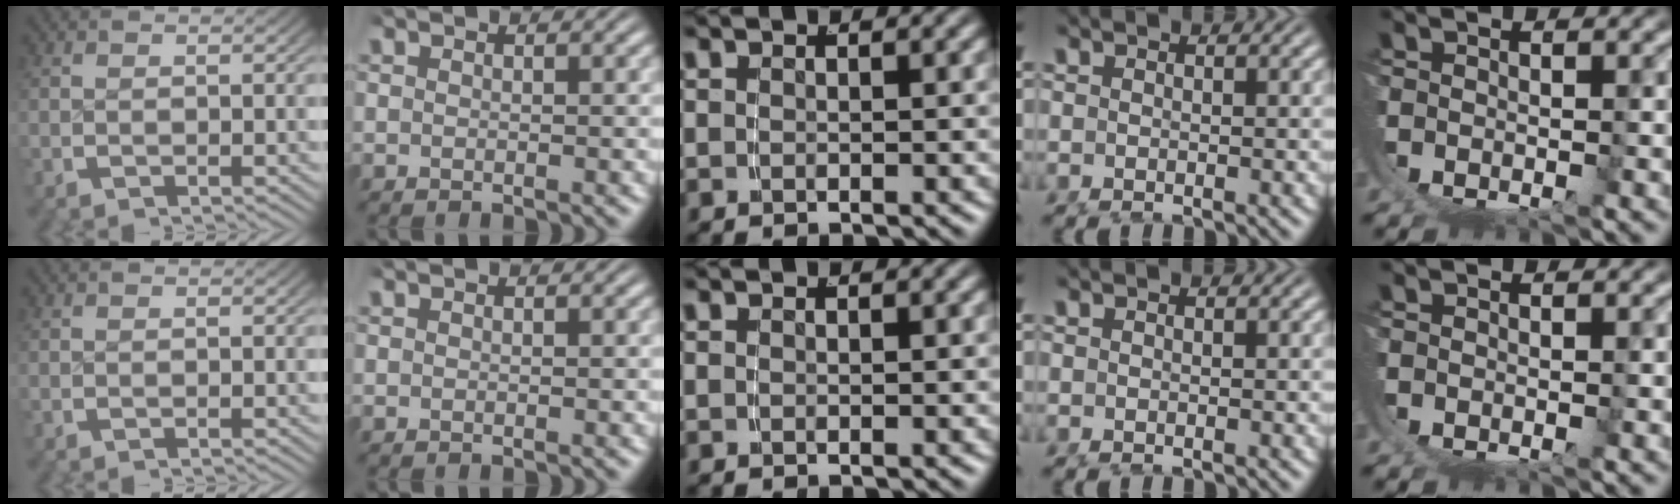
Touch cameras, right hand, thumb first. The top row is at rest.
{}